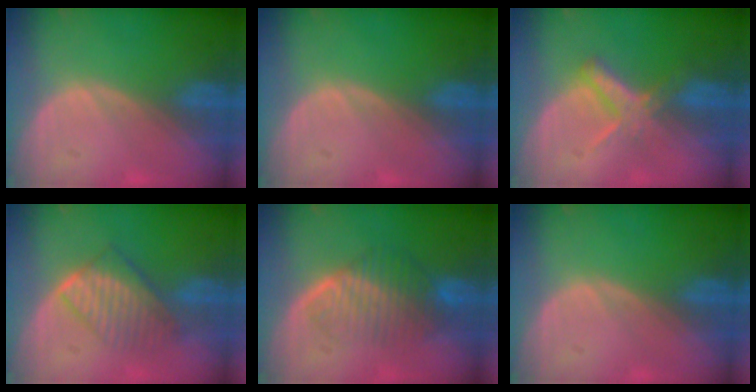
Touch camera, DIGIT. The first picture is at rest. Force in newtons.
{"total": 0.0}
{"total": 5.5, "press": 5.1, "slide": 2.2}
{"total": 6.6, "press": 6.4, "slide": 1.8}
{"total": 6.9, "press": 6.5, "slide": 2.3}
{"total": 0.0}